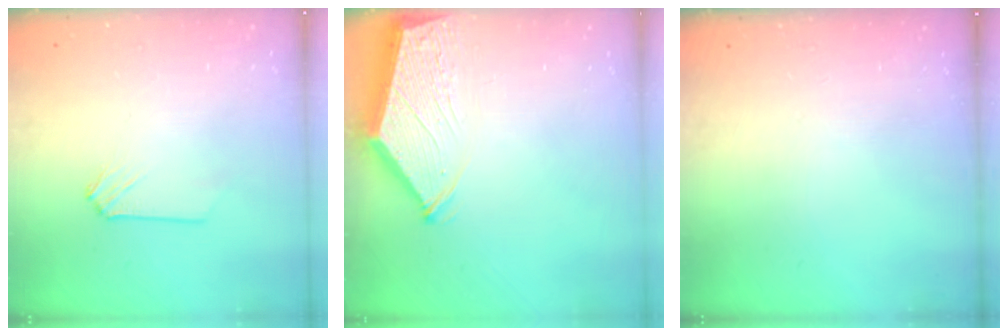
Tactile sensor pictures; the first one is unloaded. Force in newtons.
{"total": 3.8, "press": 3.8, "slide": 0.6}
{"total": 0.0}